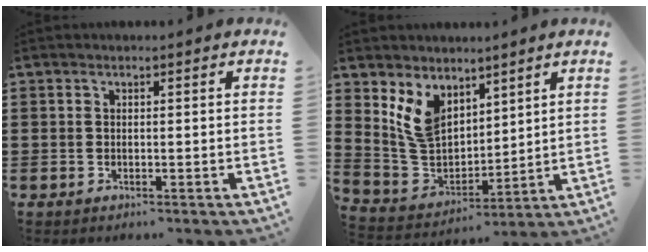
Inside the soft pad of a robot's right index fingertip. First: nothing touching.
{"total": 7.6, "force": [4.3, 5.4, 3.3], "torque": [-0.107, -0.010, 0.083]}